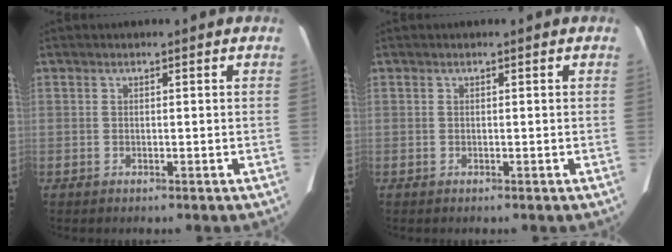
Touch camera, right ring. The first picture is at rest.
{"total": 0.0}